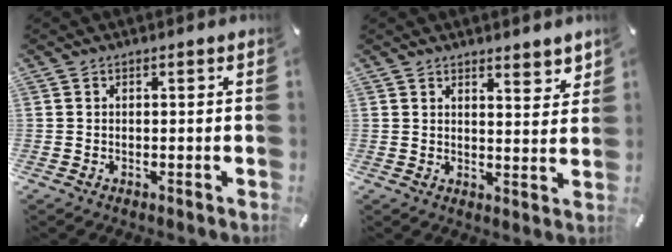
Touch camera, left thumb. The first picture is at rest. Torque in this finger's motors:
{"motor_torque": [0.29, -0.48, 0.05, 0.01, -0.02]}